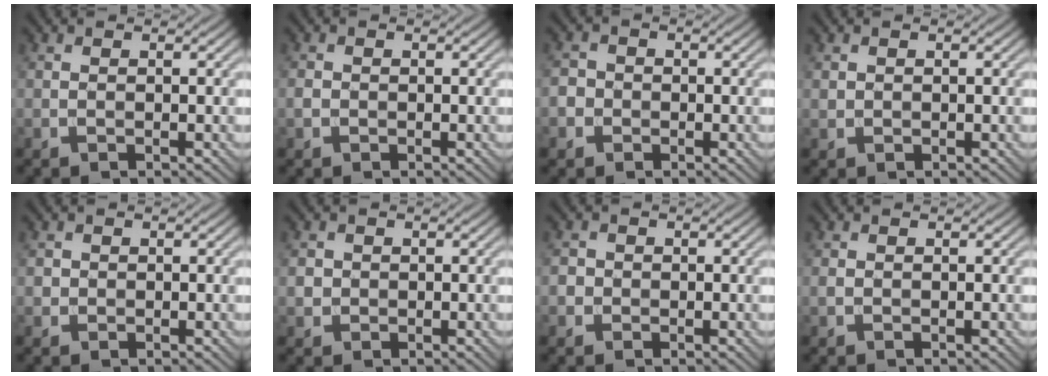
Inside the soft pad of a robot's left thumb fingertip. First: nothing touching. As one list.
[{"total": 1.1, "force": [-0.3, 1.0, 0.4], "torque": [-0.009, -0.002, -0.011]}, {"total": 2.8, "force": [-0.9, 2.6, 0.6], "torque": [-0.008, 0.002, -0.029]}, {"total": 0.8, "force": [0.3, 0.8, 0.2], "torque": [-0.007, -0.004, 0.007]}, {"total": 1.1, "force": [0.0, 1.1, 0.2], "torque": [-0.001, -0.004, -0.003]}, {"total": 1.7, "force": [-0.1, 1.7, 0.4], "torque": [-0.009, -0.006, -0.003]}, {"total": 1.8, "force": [-0.3, 1.7, 0.4], "torque": [-0.003, 0.000, -0.011]}, {"total": 0.7, "force": [-0.1, 0.6, 0.4], "torque": [-0.012, -0.002, -0.004]}]